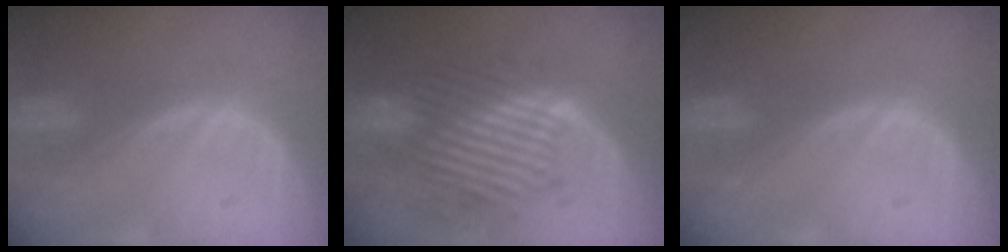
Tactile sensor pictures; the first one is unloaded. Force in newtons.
{"total": 10.1, "press": 9.7, "slide": 2.6}
{"total": 0.0}